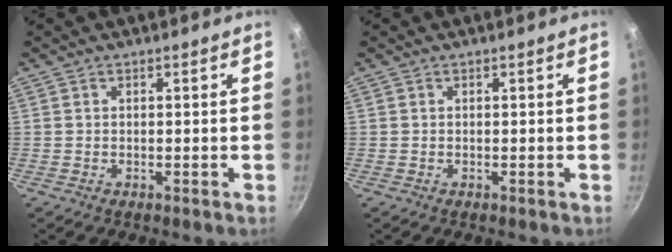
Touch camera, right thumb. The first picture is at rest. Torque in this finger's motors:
{"motor_torque": [-0.11, 0.11, 0.15, 0.10, 0.00]}